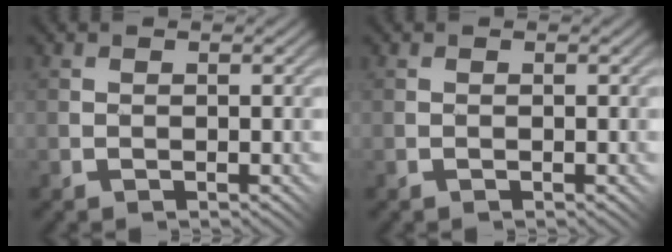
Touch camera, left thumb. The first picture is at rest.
{"total": 0.0}